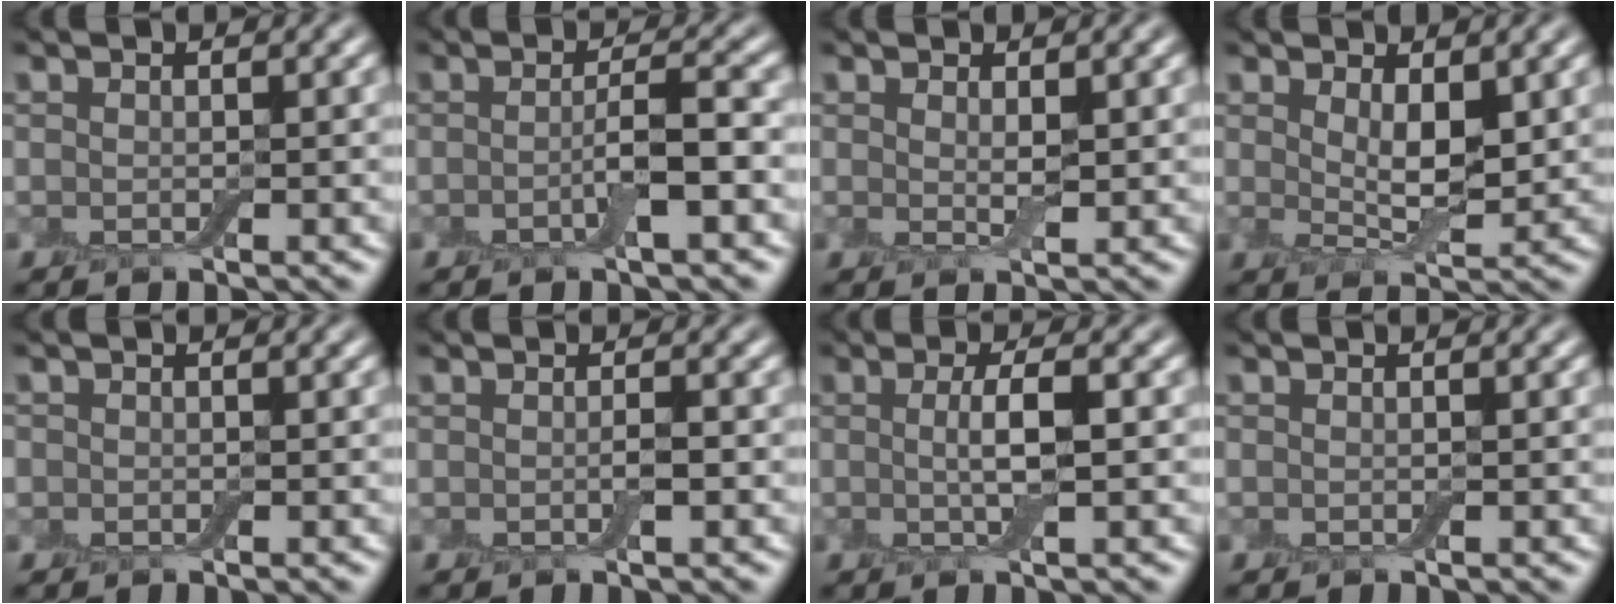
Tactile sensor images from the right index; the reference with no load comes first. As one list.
[{"total": 2.9, "force": [-0.7, 0.4, 2.8], "torque": [-0.050, 0.004, -0.017]}, {"total": 1.3, "force": [0.5, 0.2, 1.2], "torque": [-0.023, -0.007, 0.009]}, {"total": 3.4, "force": [1.1, 1.2, 3.0], "torque": [-0.057, -0.012, 0.023]}, {"total": 0.7, "force": [-0.1, 0.7, 0.1], "torque": [0.004, -0.004, -0.004]}, {"total": 1.0, "force": [-0.2, 0.1, 0.9], "torque": [-0.016, 0.001, -0.003]}, {"total": 3.1, "force": [0.0, 0.6, 3.0], "torque": [-0.059, -0.002, -0.001]}, {"total": 0.0}]